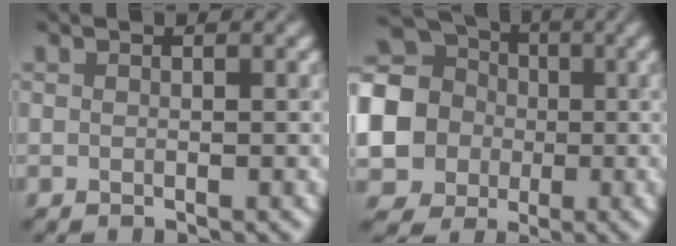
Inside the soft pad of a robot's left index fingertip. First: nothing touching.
{"total": 12.5, "force": [-0.5, 11.7, 4.5], "torque": [-0.143, 0.007, -0.039]}